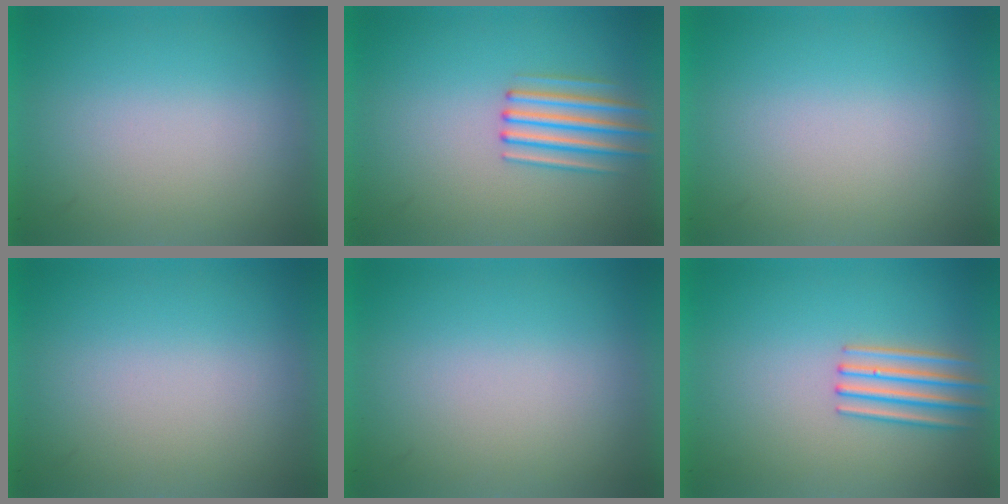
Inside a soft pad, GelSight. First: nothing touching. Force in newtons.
{"total": 2.6}
{"total": 0.0}
{"total": 0.0}
{"total": 1.1}
{"total": 2.7}